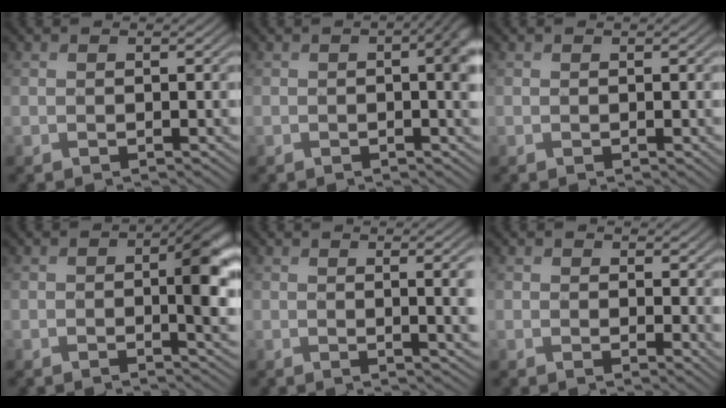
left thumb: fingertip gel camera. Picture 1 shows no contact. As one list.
[{"total": 3.9, "force": [0.1, 1.2, 3.7], "torque": [-0.048, 0.002, 0.000]}, {"total": 0.0}, {"total": 5.6, "force": [-0.1, 2.4, 5.1], "torque": [-0.065, -0.005, -0.002]}, {"total": 7.3, "force": [0.8, 2.2, 6.9], "torque": [-0.070, 0.012, 0.006]}, {"total": 2.6, "force": [1.3, 1.3, 1.8], "torque": [-0.025, -0.006, 0.023]}]